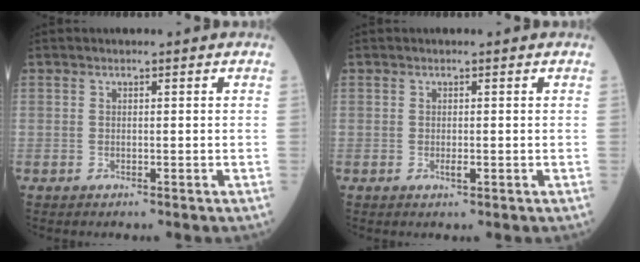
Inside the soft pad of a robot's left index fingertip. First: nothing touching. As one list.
[{"total": 0.8, "force": [-0.2, 0.2, 0.7], "torque": [-0.009, 0.000, -0.004]}]